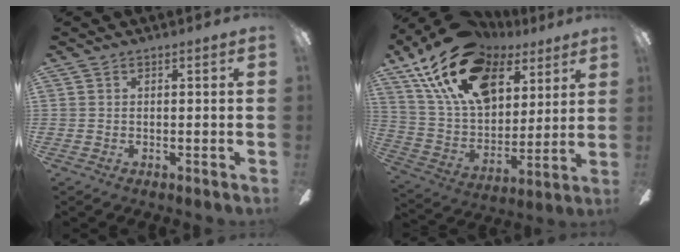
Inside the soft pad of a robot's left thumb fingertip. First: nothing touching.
{"total": 22.1, "force": [13.3, 12.6, 12.3], "torque": [-0.239, -0.067, 0.238]}